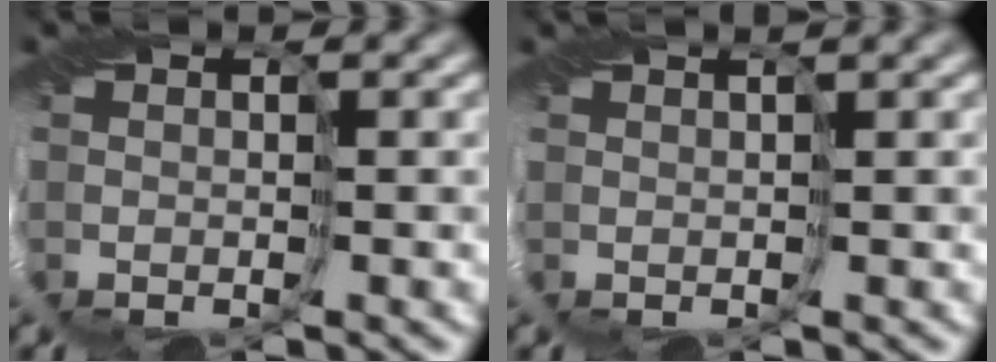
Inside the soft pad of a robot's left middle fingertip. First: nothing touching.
{"total": 1.0, "force": [0.8, -0.2, 0.6], "torque": [-0.016, -0.001, 0.015]}